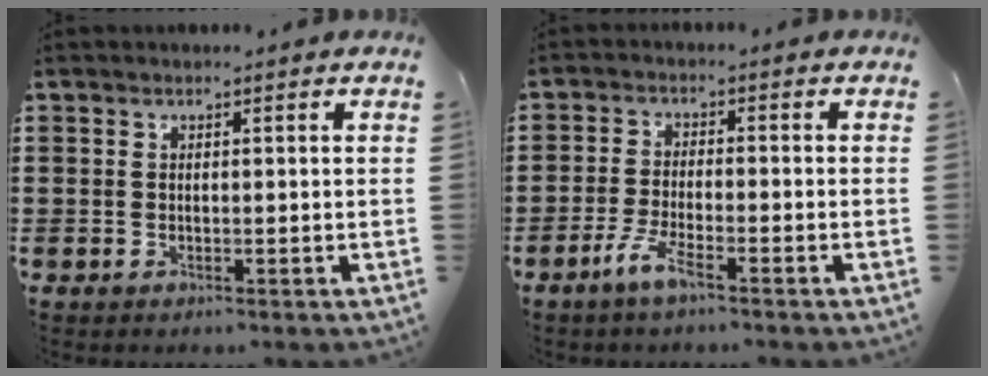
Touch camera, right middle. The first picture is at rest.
{"total": 4.4, "force": [-2.8, 0.5, 3.3], "torque": [-0.074, -0.007, -0.054]}